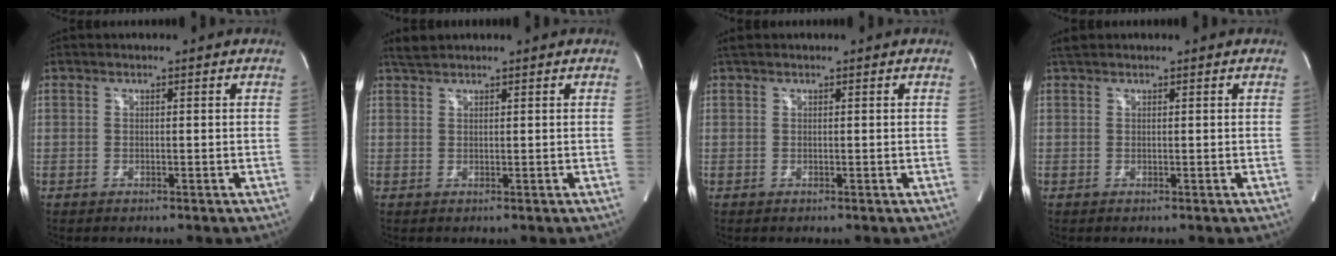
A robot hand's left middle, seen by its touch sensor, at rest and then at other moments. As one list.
[{"total": 1.8, "force": [1.7, 0.1, 0.4], "torque": [-0.016, 0.009, 0.038]}, {"total": 0.9, "force": [0.8, 0.2, 0.4], "torque": [-0.017, 0.016, 0.019]}, {"total": 1.2, "force": [1.1, 0.3, 0.3], "torque": [-0.014, 0.013, 0.024]}]